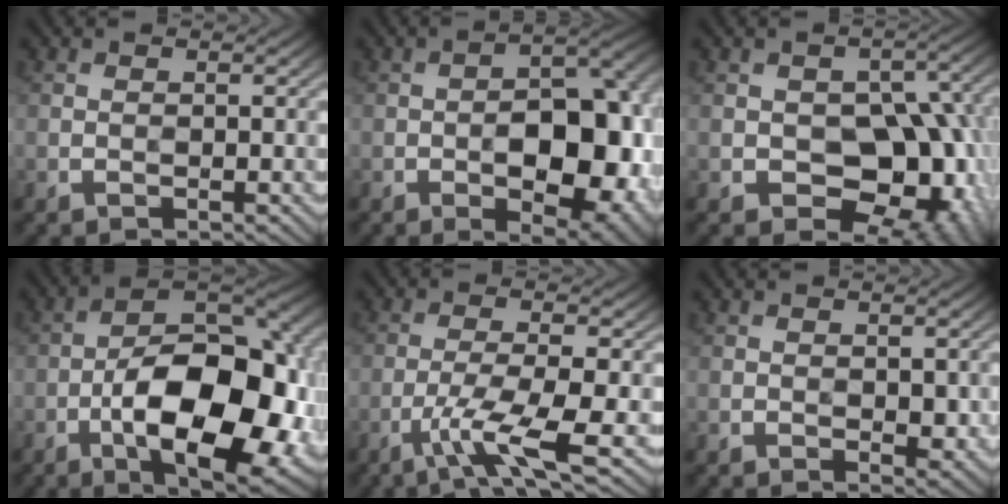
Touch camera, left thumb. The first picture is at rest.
{"total": 13.9, "force": [-3.1, 7.0, 11.6], "torque": [-0.133, -0.002, -0.040]}
{"total": 12.9, "force": [-3.4, 8.9, 8.8], "torque": [-0.084, 0.001, -0.047]}
{"total": 17.5, "force": [-5.9, 7.9, 14.4], "torque": [-0.210, 0.003, -0.103]}
{"total": 7.1, "force": [-3.4, 1.0, 6.1], "torque": [-0.112, 0.001, -0.066]}
{"total": 2.0, "force": [-0.1, 1.0, 1.7], "torque": [-0.021, -0.004, 0.003]}